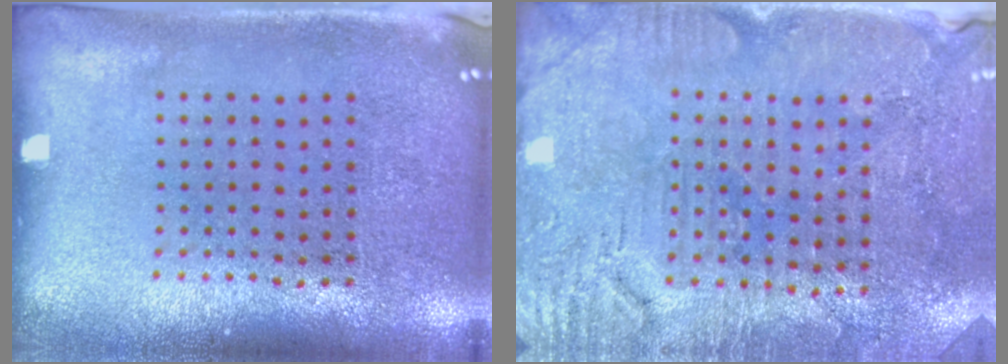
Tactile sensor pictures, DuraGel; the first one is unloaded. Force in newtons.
{"total": 3.0, "press": 2.9, "slide": 0.6}